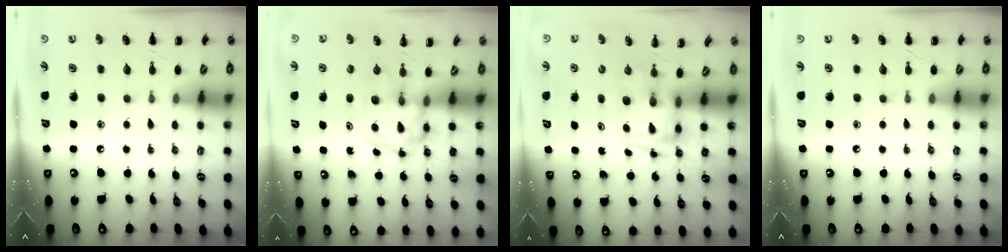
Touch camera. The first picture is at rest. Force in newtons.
{"total": 3.9, "press": 3.9, "slide": 0.4}
{"total": 3.3, "press": 3.2, "slide": 0.5}
{"total": 0.0}